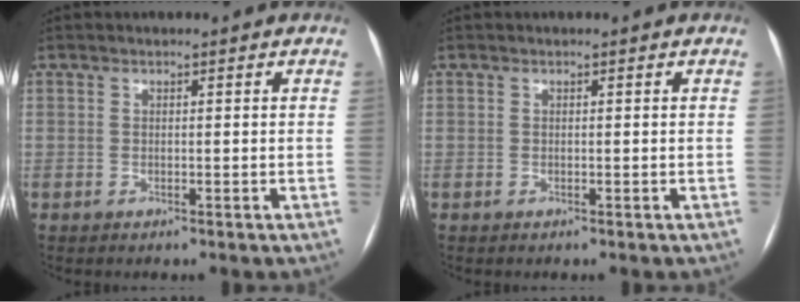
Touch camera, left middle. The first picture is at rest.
{"total": 0.0}